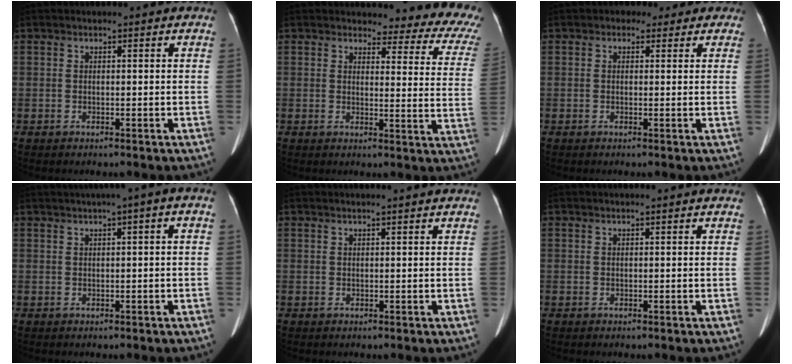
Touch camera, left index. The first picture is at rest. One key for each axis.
{"total": 13.9, "fx": 12.9, "fy": 3.7, "fz": 3.4, "tx": 0.002, "ty": -0.075, "tz": 0.102}
{"total": 2.6, "fx": 1.5, "fy": 2.1, "fz": 0.6, "tx": 0.003, "ty": 0.013, "tz": 0.012}
{"total": 4.1, "fx": 1.3, "fy": 0.1, "fz": 3.9, "tx": -0.058, "ty": 0.021, "tz": 0.018}
{"total": 2.6, "fx": 2.3, "fy": -0.3, "fz": 1.1, "tx": -0.014, "ty": 0.015, "tz": 0.032}
{"total": 0.8, "fx": 0.6, "fy": -0.2, "fz": 0.4, "tx": -0.008, "ty": 0.012, "tz": 0.016}